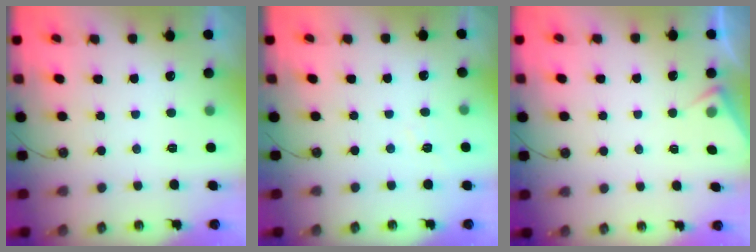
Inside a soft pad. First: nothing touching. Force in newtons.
{"total": 3.6, "press": 3.6, "slide": 0.4}
{"total": 3.8, "press": 3.8, "slide": 0.6}